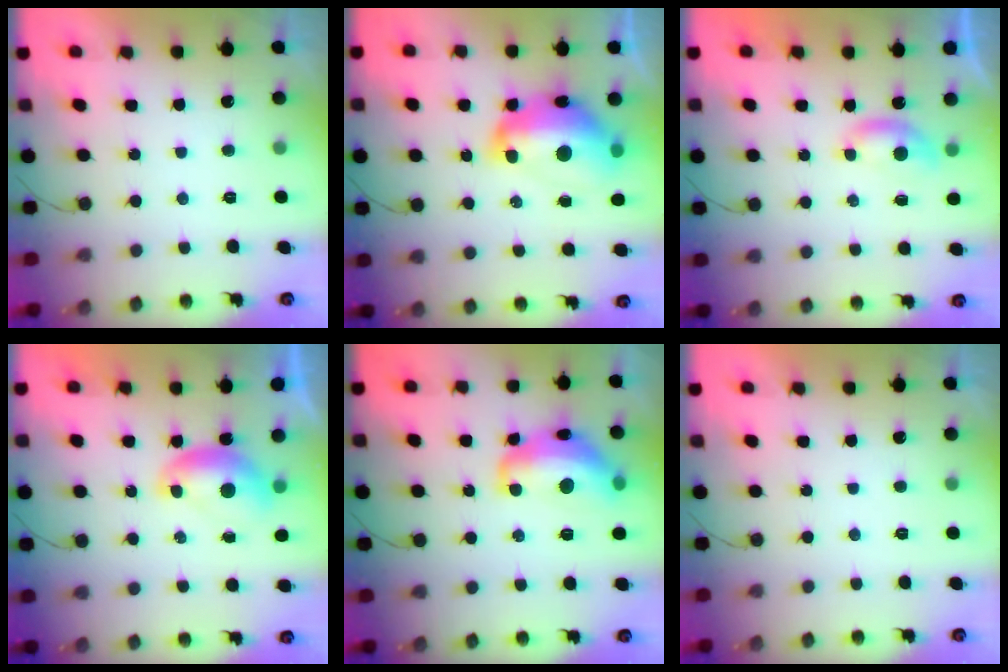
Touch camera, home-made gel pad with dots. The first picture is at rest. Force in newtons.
{"total": 17.3, "press": 17.2, "slide": 1.8}
{"total": 4.4, "press": 4.4, "slide": 0.5}
{"total": 7.6, "press": 7.5, "slide": 1.2}
{"total": 14.8, "press": 14.7, "slide": 1.3}
{"total": 0.0}